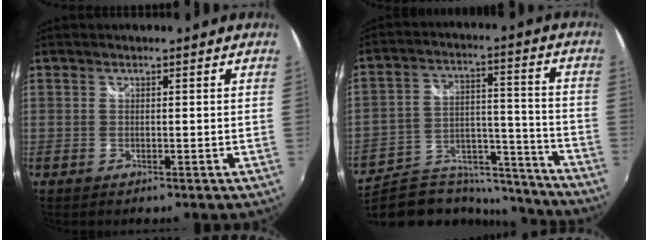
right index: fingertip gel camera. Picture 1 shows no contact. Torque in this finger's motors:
{"motor_torque": [-1.20, -0.59, -1.05, -0.21]}